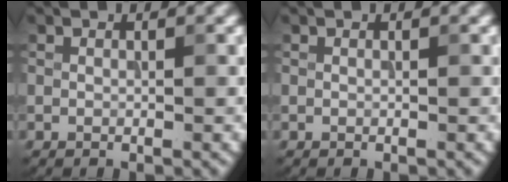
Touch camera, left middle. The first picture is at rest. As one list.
[{"total": 0.0}]